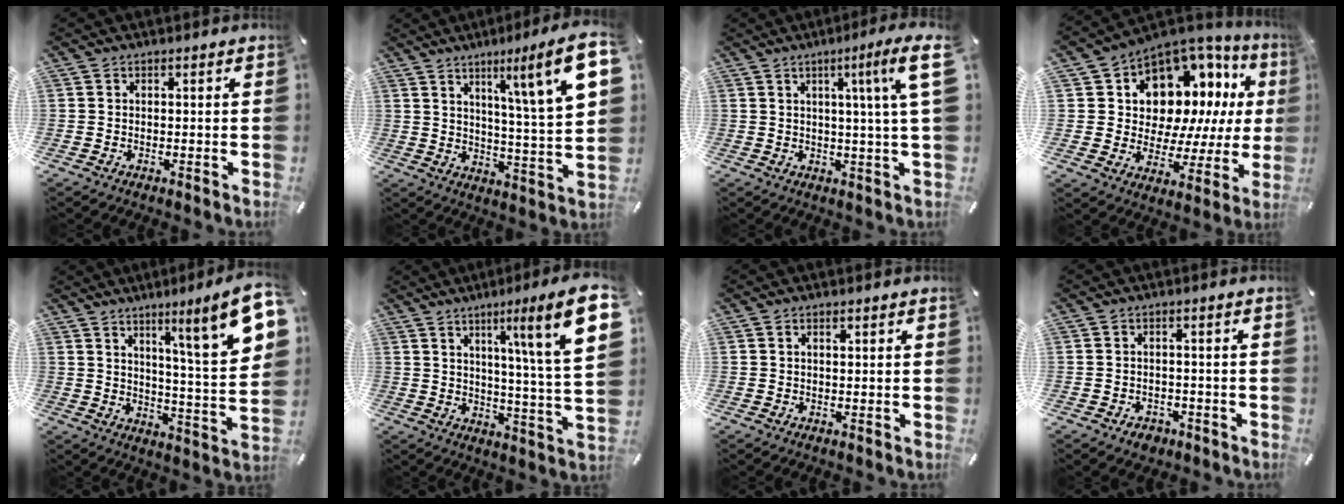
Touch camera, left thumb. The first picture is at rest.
{"total": 14.2, "force": [7.8, 0.8, 11.8], "torque": [-0.169, -0.054, 0.108]}
{"total": 11.5, "force": [4.1, -0.3, 10.7], "torque": [-0.164, -0.017, 0.057]}
{"total": 13.3, "force": [6.1, 10.0, 6.4], "torque": [-0.099, -0.067, 0.115]}
{"total": 16.7, "force": [9.6, 1.8, 13.5], "torque": [-0.196, -0.071, 0.137]}
{"total": 17.1, "force": [8.1, 1.0, 15.0], "torque": [-0.218, -0.055, 0.103]}
{"total": 0.9, "force": [0.4, 0.4, 0.7], "torque": [-0.014, 0.003, 0.006]}
{"total": 2.8, "force": [-1.5, 2.1, 1.1], "torque": [-0.018, 0.006, -0.029]}